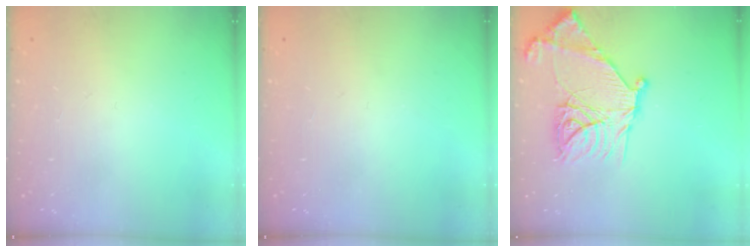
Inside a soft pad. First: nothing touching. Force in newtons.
{"total": 0.0}
{"total": 22.5, "press": 22.4, "slide": 2.2}